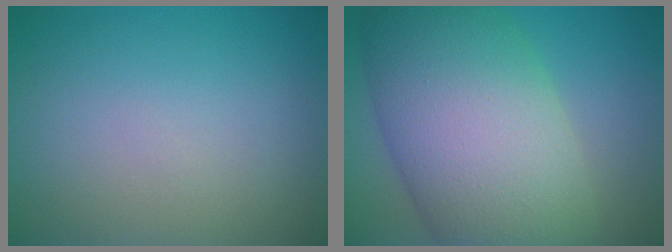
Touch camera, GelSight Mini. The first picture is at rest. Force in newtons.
{"total": 14.2, "press": 14.2, "slide": 0.9}